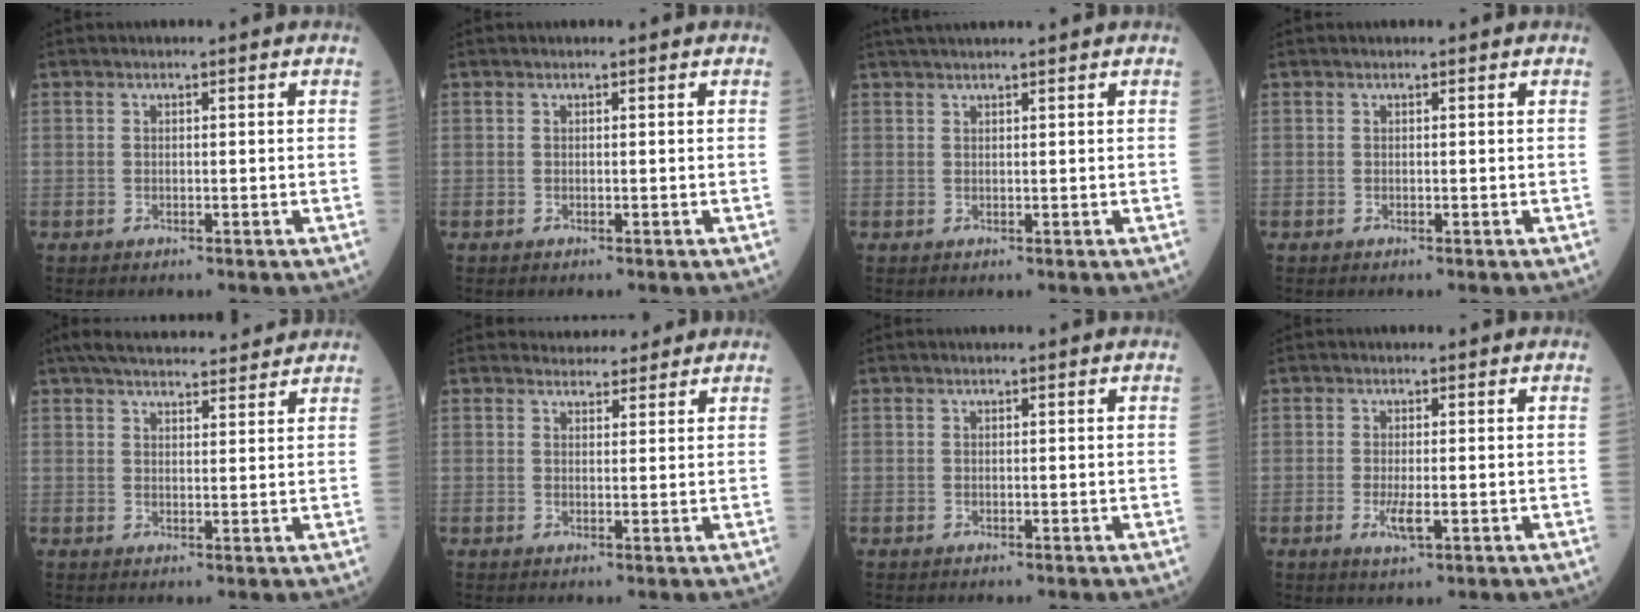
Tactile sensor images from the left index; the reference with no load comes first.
{"total": 0.0}
{"total": 5.1, "force": [4.5, -0.4, 2.4], "torque": [-0.032, 0.032, 0.074]}
{"total": 0.0}
{"total": 13.8, "force": [12.6, 2.3, 5.2], "torque": [-0.077, 0.036, 0.177]}
{"total": 3.7, "force": [3.4, 1.3, 0.2], "torque": [0.000, 0.010, 0.044]}
{"total": 0.0}
{"total": 2.9, "force": [-0.9, 0.7, 2.6], "torque": [-0.059, -0.006, -0.012]}